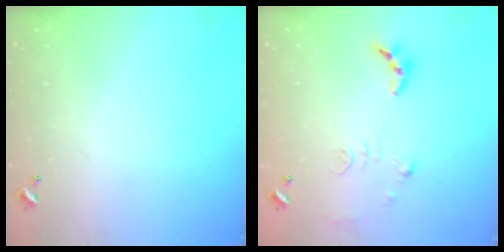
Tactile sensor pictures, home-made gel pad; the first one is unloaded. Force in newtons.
{"total": 9.3, "press": 9.3, "slide": 0.8}